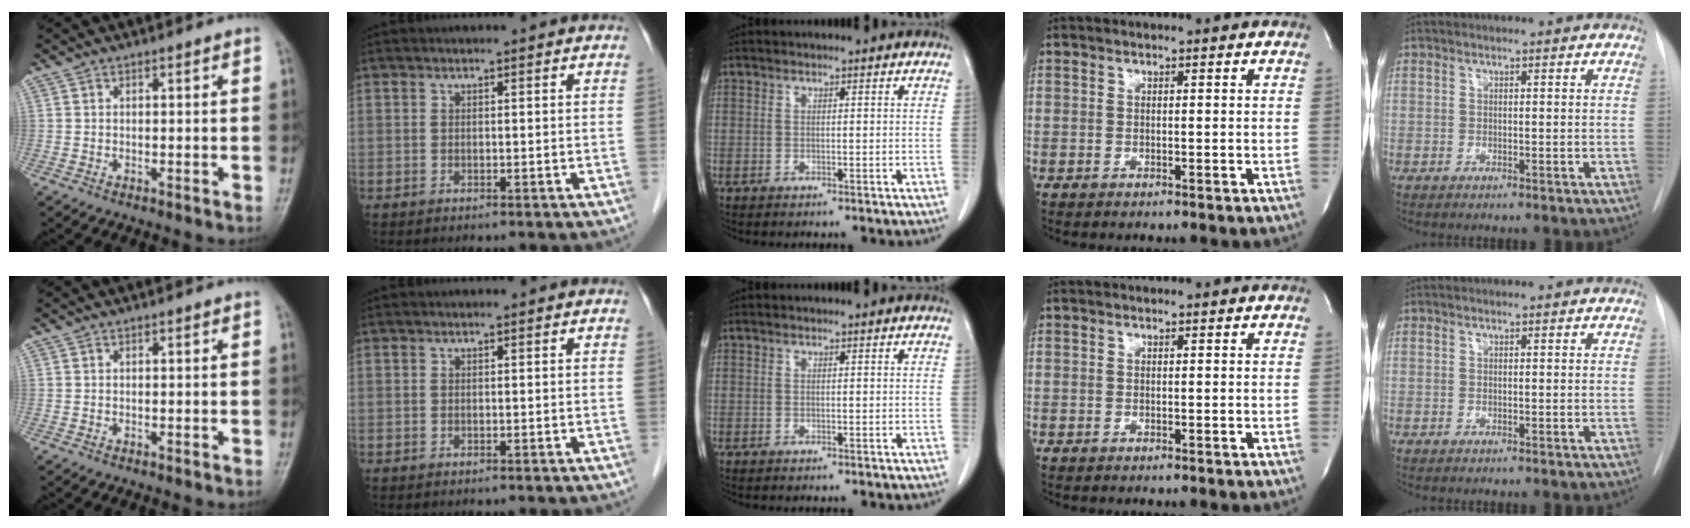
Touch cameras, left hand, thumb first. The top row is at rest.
{}